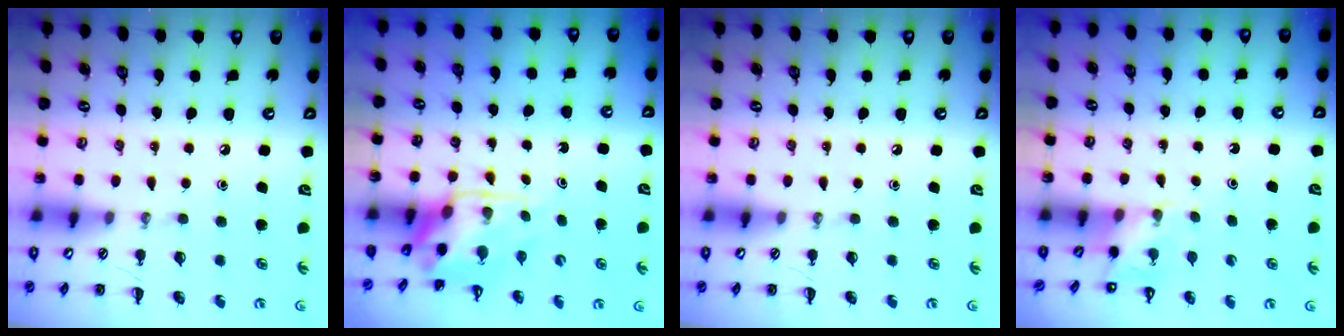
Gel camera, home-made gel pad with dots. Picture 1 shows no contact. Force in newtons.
{"total": 3.5, "press": 3.4, "slide": 0.8}
{"total": 0.0}
{"total": 3.5, "press": 3.3, "slide": 1.2}